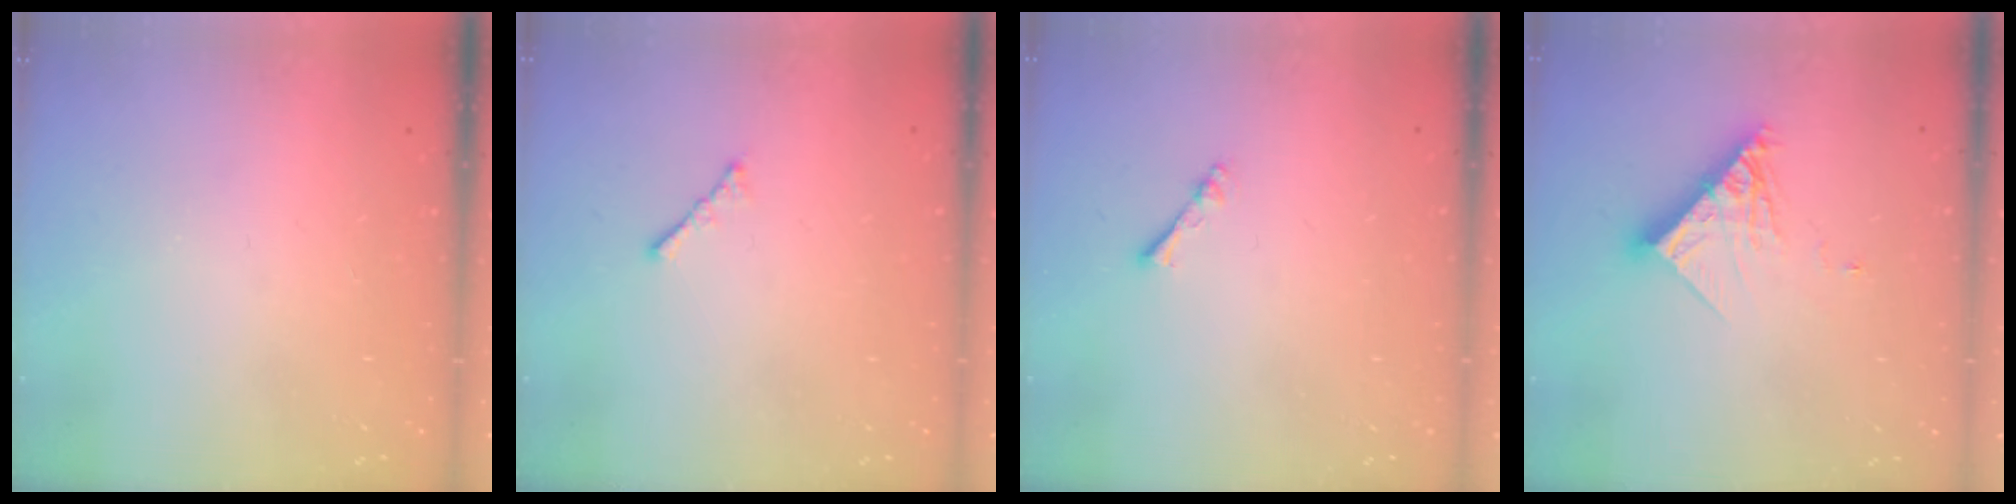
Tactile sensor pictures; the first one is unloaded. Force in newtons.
{"total": 1.9, "press": 1.8, "slide": 0.5}
{"total": 1.1, "press": 1.1, "slide": 0.2}
{"total": 11.8, "press": 11.7, "slide": 1.0}